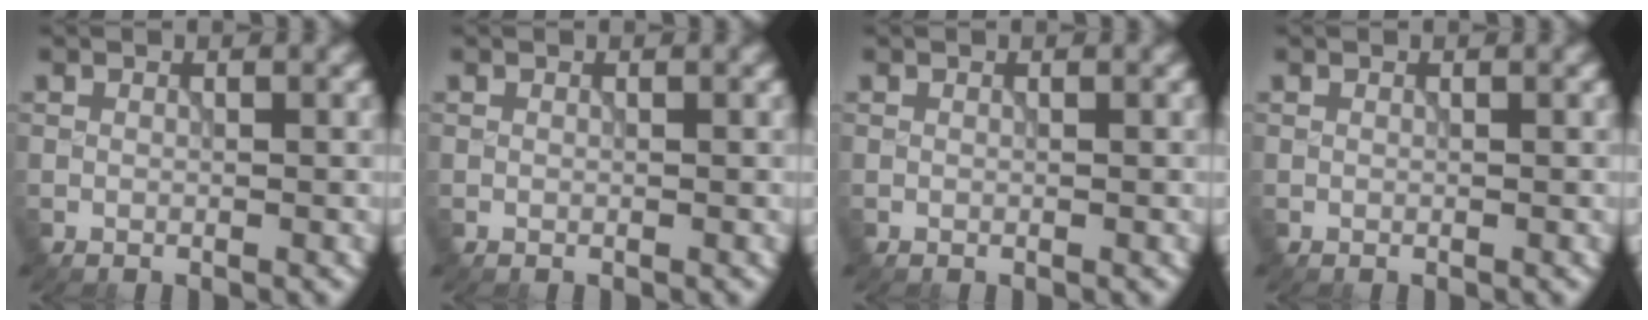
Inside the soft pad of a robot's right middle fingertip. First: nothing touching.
{"total": 0.0}
{"total": 0.0}
{"total": 0.0}